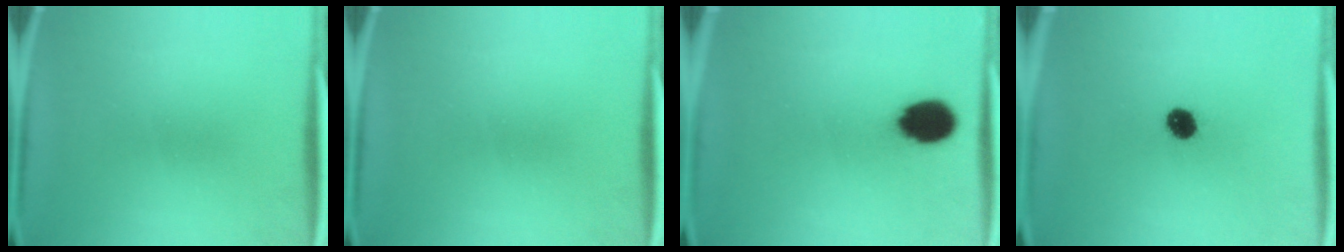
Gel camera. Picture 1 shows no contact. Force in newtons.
{"total": 0.0}
{"total": 9.4}
{"total": 5.0}